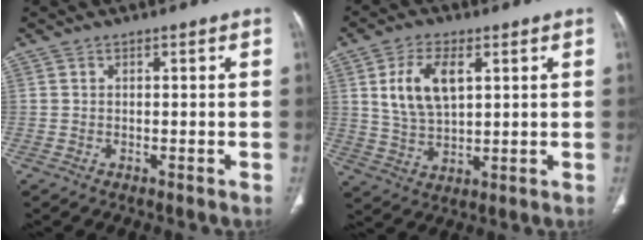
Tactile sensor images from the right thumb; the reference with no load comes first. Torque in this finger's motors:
{"motor_torque": [-0.92, 0.92, 0.62, 0.76, 0.29]}